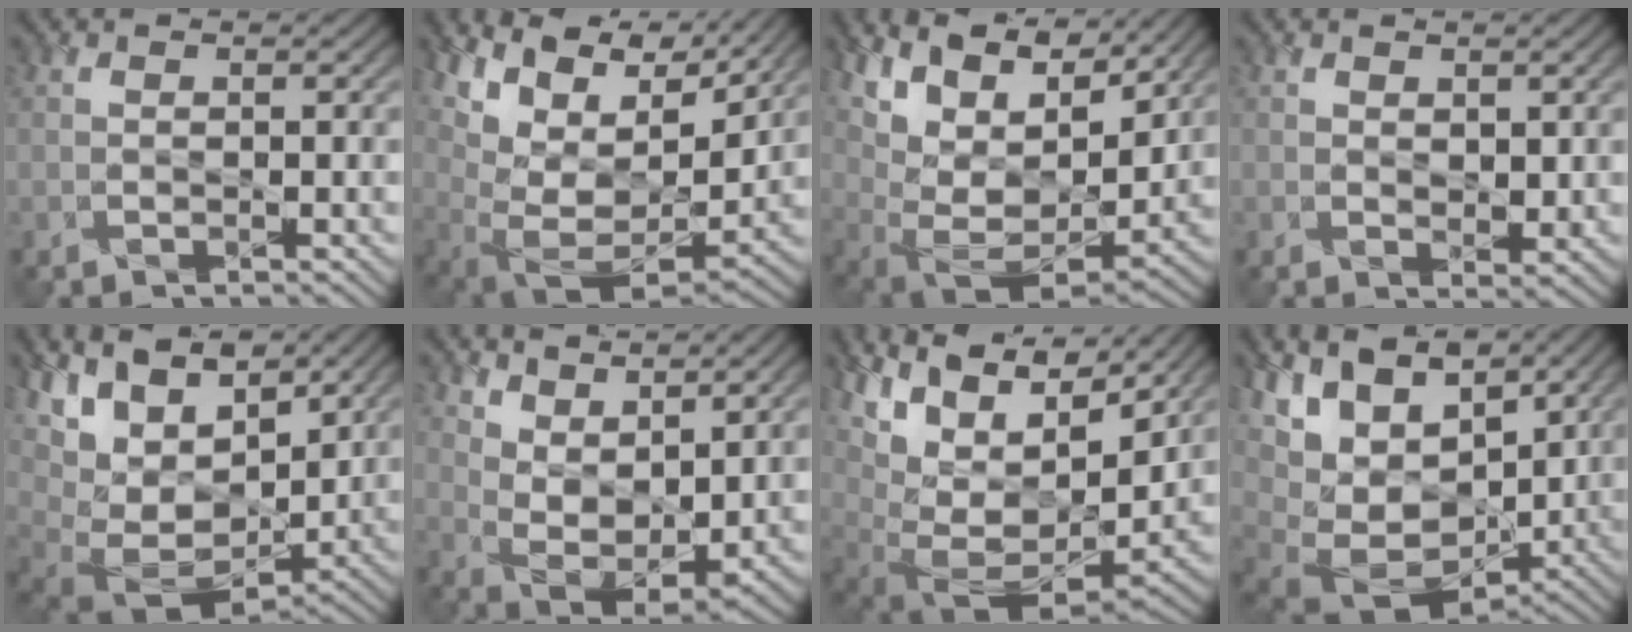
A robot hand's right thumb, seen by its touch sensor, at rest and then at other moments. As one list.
[{"total": 15.2, "force": [9.4, 6.9, 9.8], "torque": [-0.216, 0.030, 0.154]}, {"total": 16.6, "force": [10.2, 7.6, 10.7], "torque": [-0.232, 0.042, 0.165]}, {"total": 1.9, "force": [0.9, 1.1, 1.3], "torque": [-0.025, -0.007, 0.021]}, {"total": 14.9, "force": [6.2, 9.0, 10.1], "torque": [-0.233, 0.021, 0.133]}, {"total": 8.0, "force": [5.5, 3.5, 4.6], "torque": [-0.101, -0.004, 0.104]}, {"total": 17.8, "force": [7.9, 10.2, 12.2], "torque": [-0.253, 0.031, 0.165]}, {"total": 13.7, "force": [3.4, 9.0, 9.7], "torque": [-0.220, 0.005, 0.094]}]